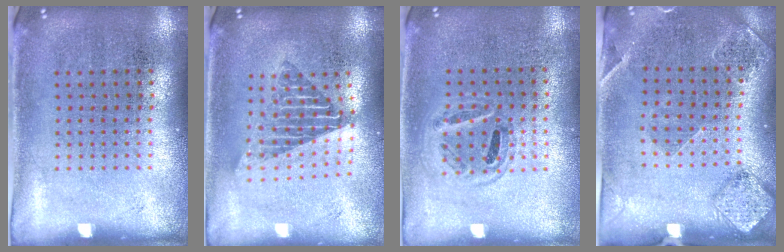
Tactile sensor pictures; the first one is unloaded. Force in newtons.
{"total": 1.7, "press": 1.4, "slide": 1.0}
{"total": 0.9, "press": 0.9, "slide": 0.3}
{"total": 1.5, "press": 1.5, "slide": 0.4}